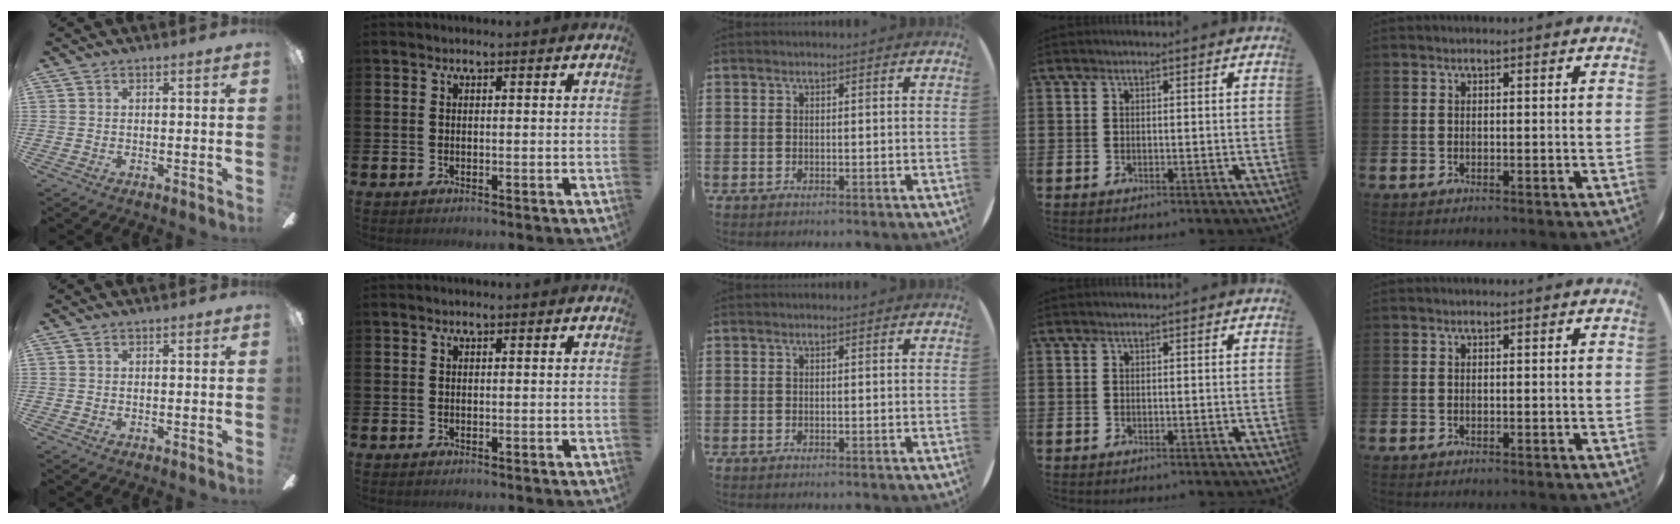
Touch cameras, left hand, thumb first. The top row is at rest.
{}